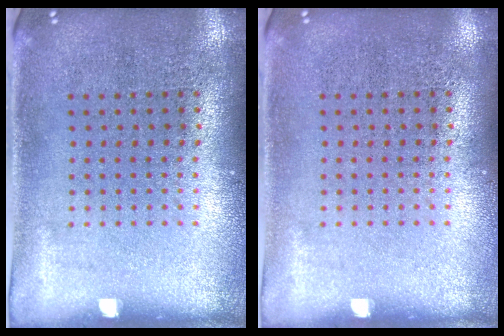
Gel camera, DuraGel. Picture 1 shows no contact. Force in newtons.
{"total": 0.0}